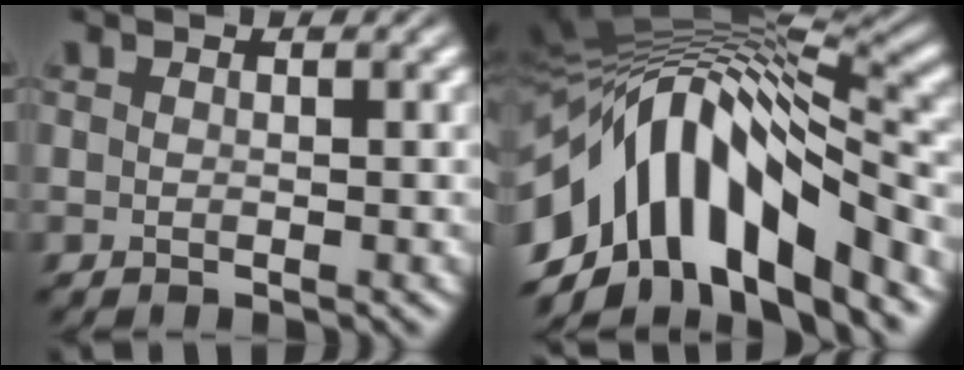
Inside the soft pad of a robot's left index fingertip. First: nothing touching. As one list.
[{"total": 13.0, "force": [-4.1, 6.1, 10.7], "torque": [-0.176, 0.016, -0.067]}]